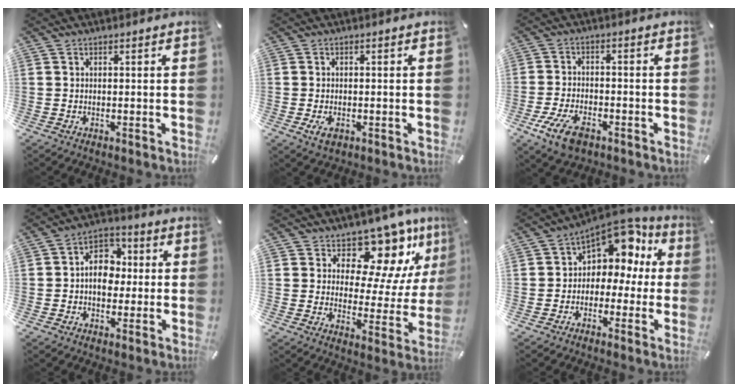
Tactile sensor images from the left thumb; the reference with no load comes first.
{"total": 3.0, "force": [-1.2, 1.9, 2.0], "torque": [-0.048, -0.001, -0.023]}
{"total": 8.8, "force": [-4.7, 4.9, 5.6], "torque": [-0.129, 0.010, -0.088]}
{"total": 8.7, "force": [-0.7, 7.0, 5.1], "torque": [-0.092, 0.018, -0.013]}
{"total": 13.1, "force": [10.3, 6.6, 4.8], "torque": [-0.060, -0.111, 0.173]}
{"total": 11.2, "force": [5.8, 8.0, 5.2], "torque": [-0.073, -0.047, 0.103]}